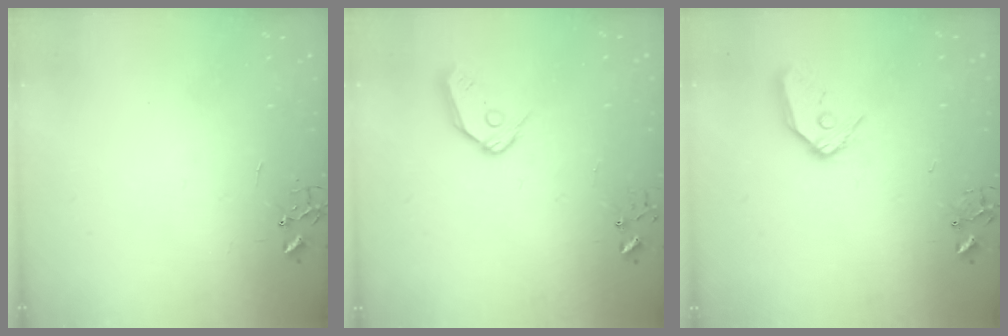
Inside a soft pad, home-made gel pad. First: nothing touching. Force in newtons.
{"total": 9.4, "press": 9.4, "slide": 0.7}
{"total": 12.5, "press": 12.4, "slide": 1.6}